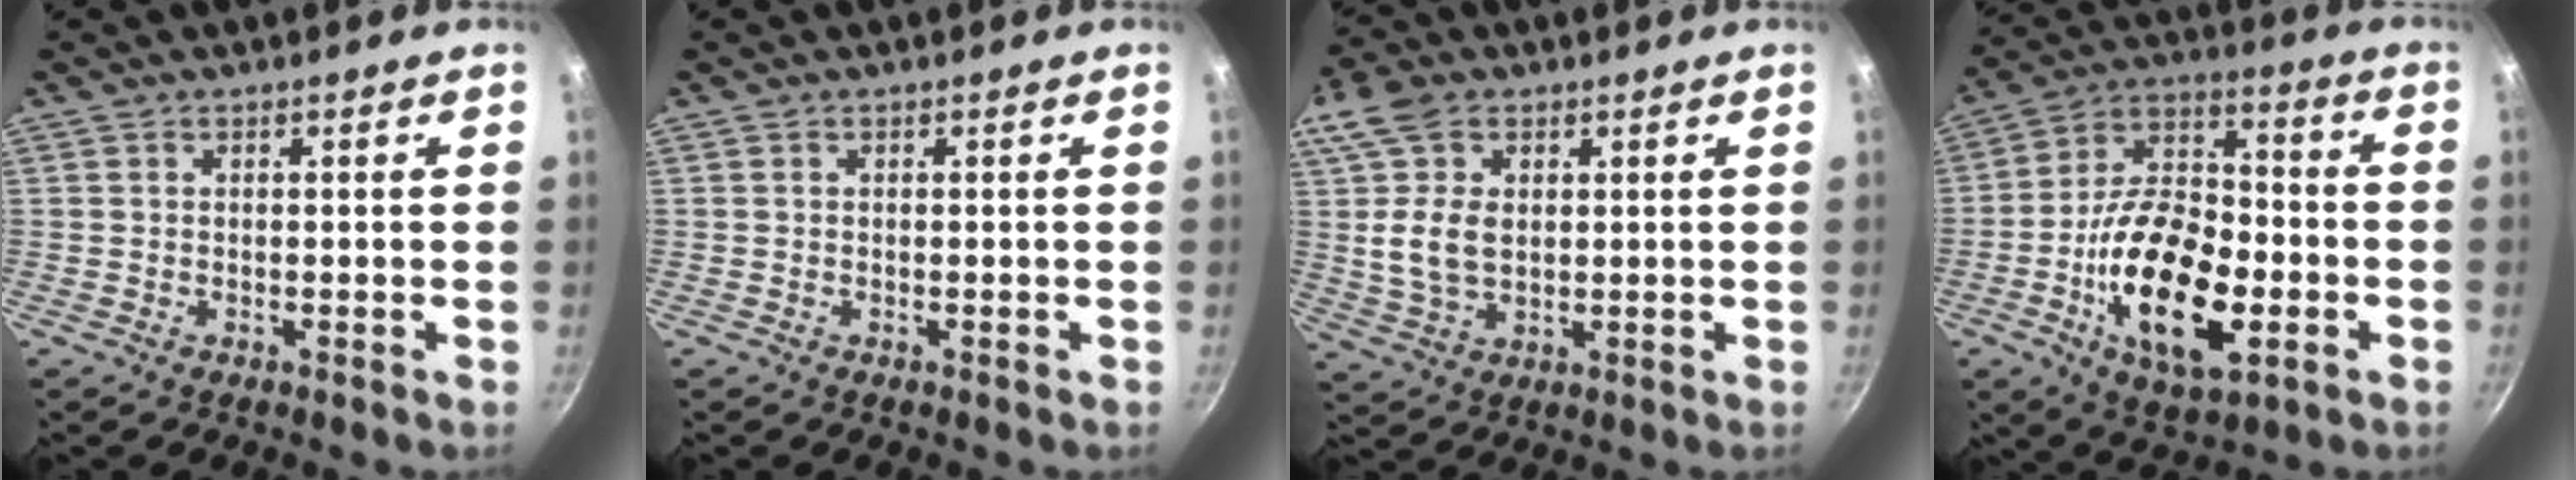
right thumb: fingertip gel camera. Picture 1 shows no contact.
{"total": 0.0}
{"total": 10.8, "force": [2.2, 7.2, 7.7], "torque": [-0.141, -0.007, 0.038]}
{"total": 21.7, "force": [-6.0, 11.2, 17.6], "torque": [-0.289, 0.029, -0.106]}